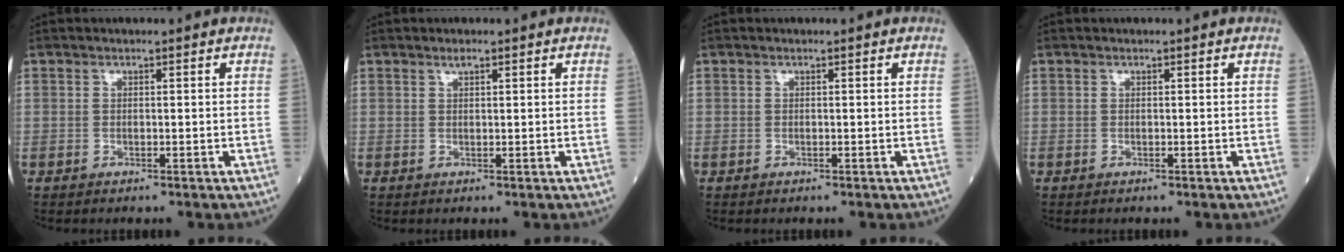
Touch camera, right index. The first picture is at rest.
{"total": 0.7, "force": [0.6, 0.1, 0.5], "torque": [-0.010, 0.000, 0.011]}
{"total": 0.0}
{"total": 0.0}